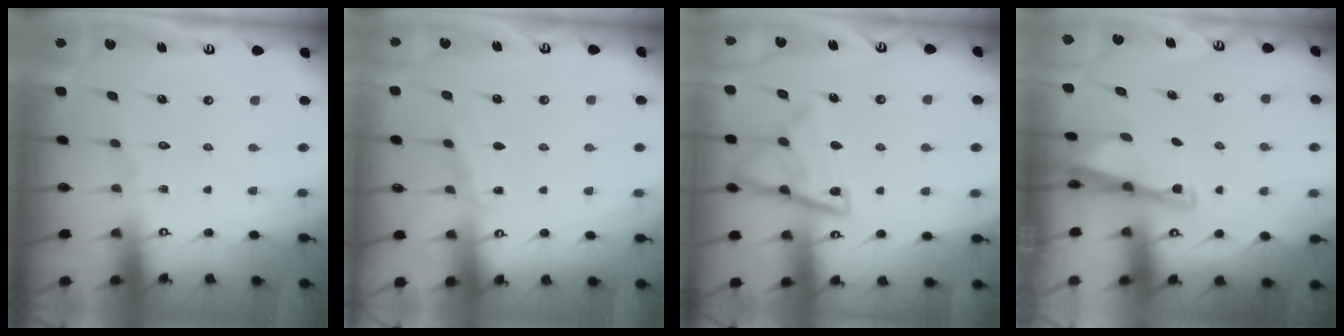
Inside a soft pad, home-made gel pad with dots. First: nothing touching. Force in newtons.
{"total": 4.7, "press": 4.7, "slide": 0.6}
{"total": 14.1, "press": 14.0, "slide": 1.2}
{"total": 2.5, "press": 2.5, "slide": 0.2}